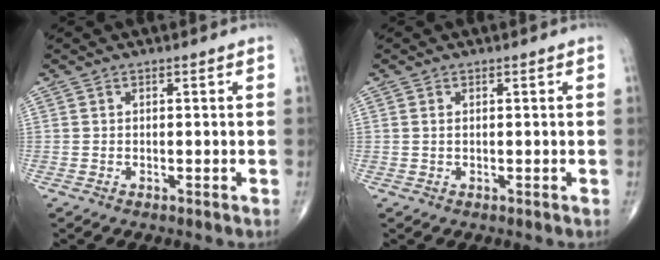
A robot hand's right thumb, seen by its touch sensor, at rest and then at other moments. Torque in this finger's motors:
{"motor_torque": [-0.20, 0.10, -0.24, 0.06, 0.00]}